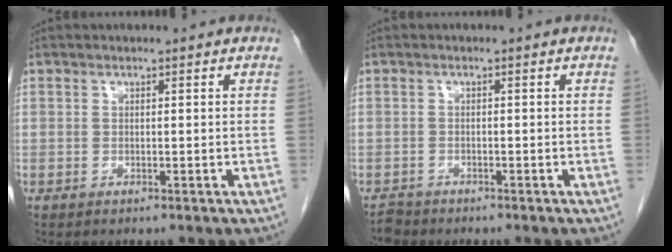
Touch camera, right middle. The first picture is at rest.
{"total": 1.8, "force": [-1.7, 0.6, -0.2], "torque": [-0.004, -0.005, -0.030]}